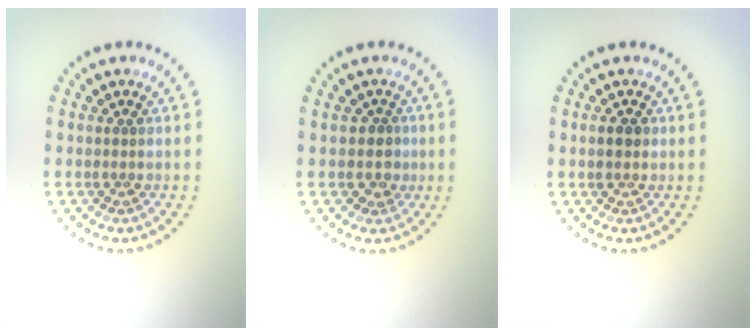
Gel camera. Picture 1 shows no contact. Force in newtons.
{"total": 1.4, "press": 1.0, "slide": 0.9}
{"total": 1.3, "press": 1.3, "slide": 0.2}